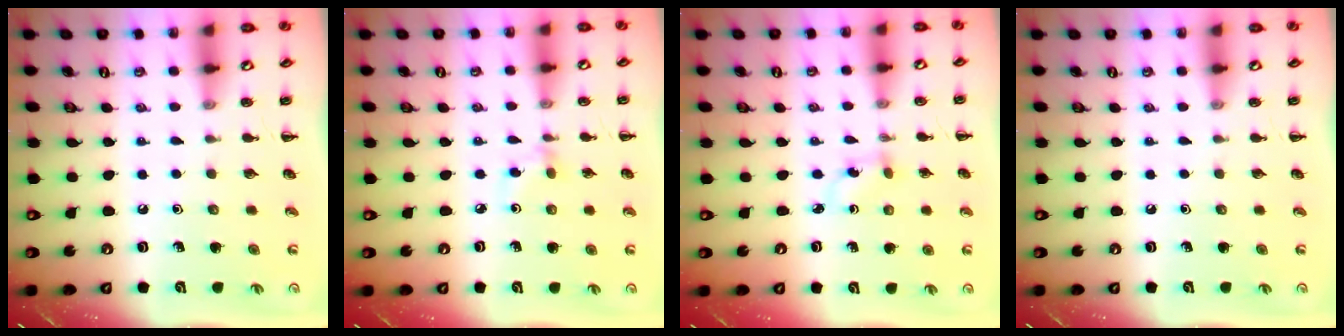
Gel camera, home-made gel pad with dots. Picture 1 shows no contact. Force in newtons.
{"total": 2.8, "press": 2.6, "slide": 1.0}
{"total": 1.9, "press": 1.7, "slide": 0.9}
{"total": 0.0}